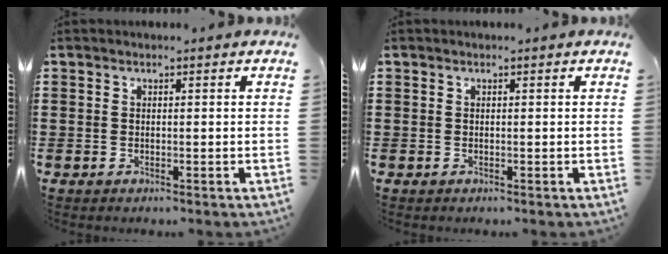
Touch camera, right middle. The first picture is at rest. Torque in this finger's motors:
{"motor_torque": [-0.17, 0.04, -0.02, -0.01]}